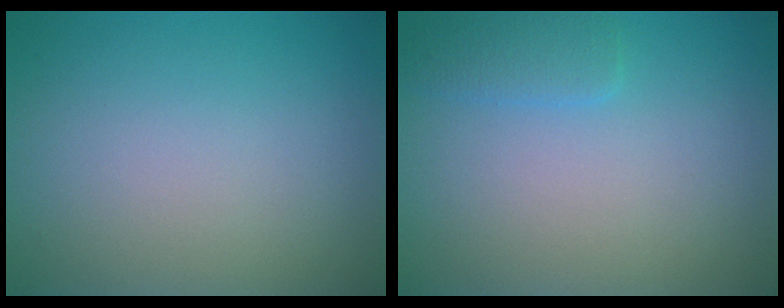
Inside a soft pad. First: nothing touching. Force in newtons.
{"total": 1.6, "press": 1.6, "slide": 0.0}